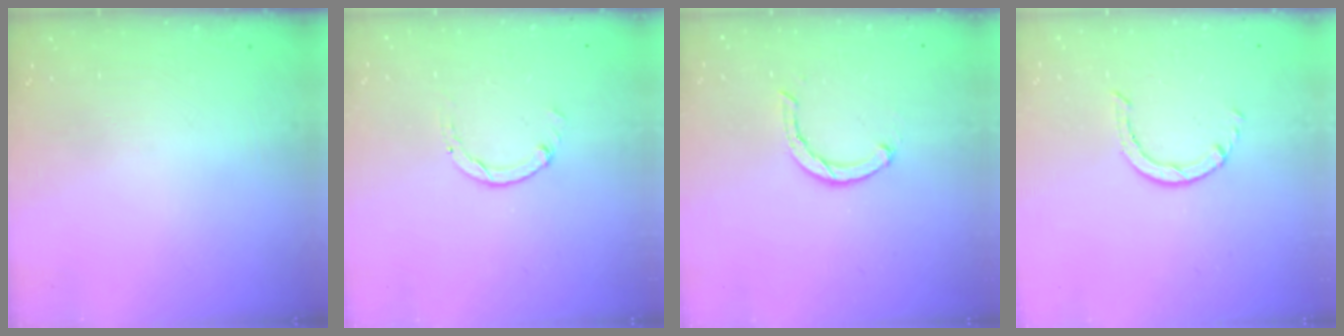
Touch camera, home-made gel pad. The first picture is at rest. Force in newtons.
{"total": 0.0}
{"total": 3.3, "press": 3.2, "slide": 0.7}
{"total": 0.6, "press": 0.6, "slide": 0.1}